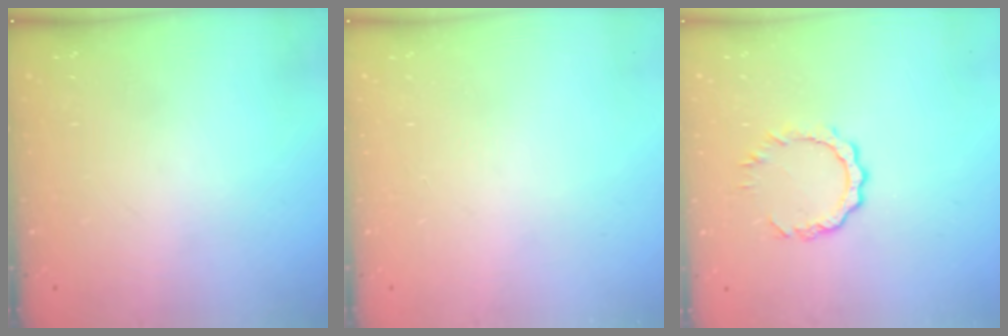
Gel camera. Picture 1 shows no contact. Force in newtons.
{"total": 0.0}
{"total": 6.5, "press": 6.5, "slide": 0.7}